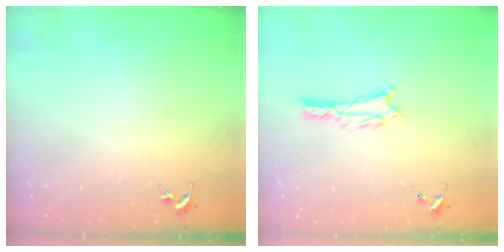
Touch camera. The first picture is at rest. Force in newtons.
{"total": 2.0, "press": 2.0, "slide": 0.3}